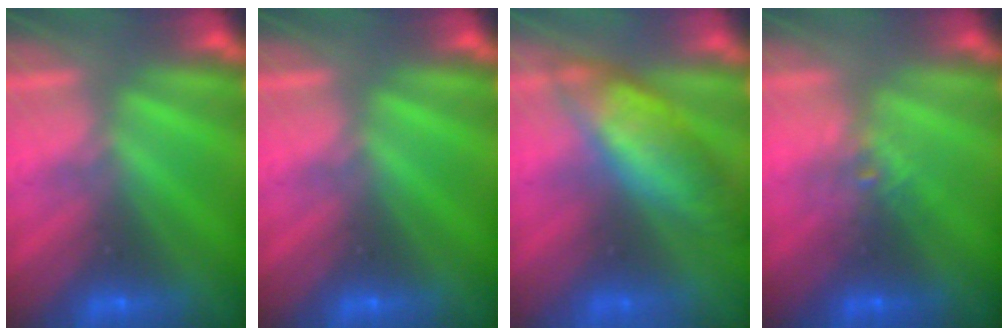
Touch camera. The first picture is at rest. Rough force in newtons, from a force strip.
{"total": 0.0}
{"total": 6.1}
{"total": 2.1}